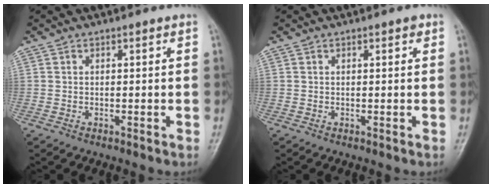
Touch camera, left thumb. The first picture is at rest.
{"total": 0.9, "force": [0.5, 0.3, 0.7], "torque": [-0.008, 0.000, 0.005]}